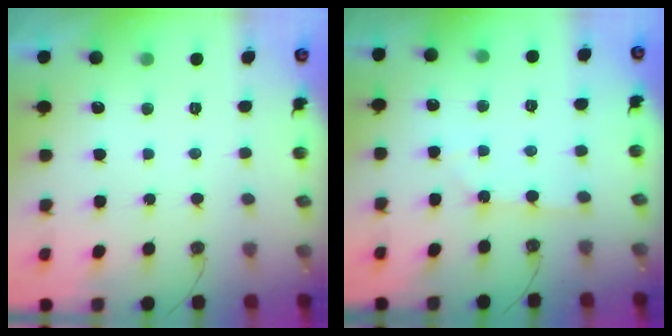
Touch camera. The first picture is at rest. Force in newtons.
{"total": 1.0, "press": 1.0, "slide": 0.1}